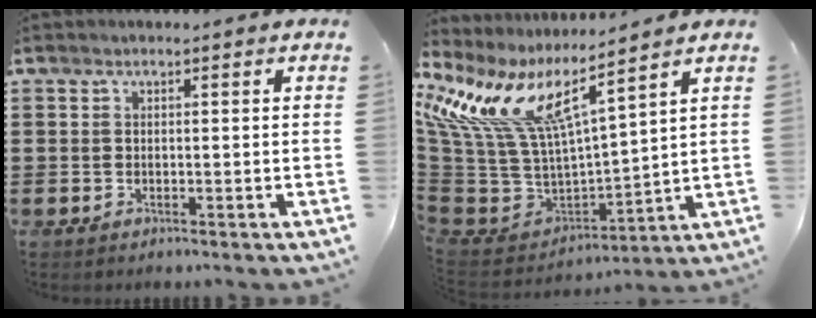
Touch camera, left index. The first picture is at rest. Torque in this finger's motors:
{"motor_torque": [0.47, -0.42, 0.52, 0.19]}